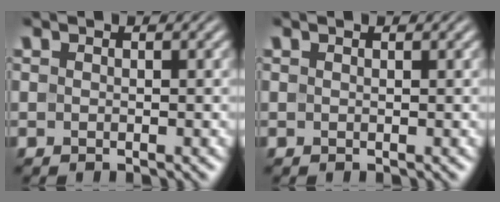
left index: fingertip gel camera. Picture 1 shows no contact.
{"total": 0.5, "force": [0.4, 0.0, 0.3], "torque": [-0.005, 0.002, 0.005]}